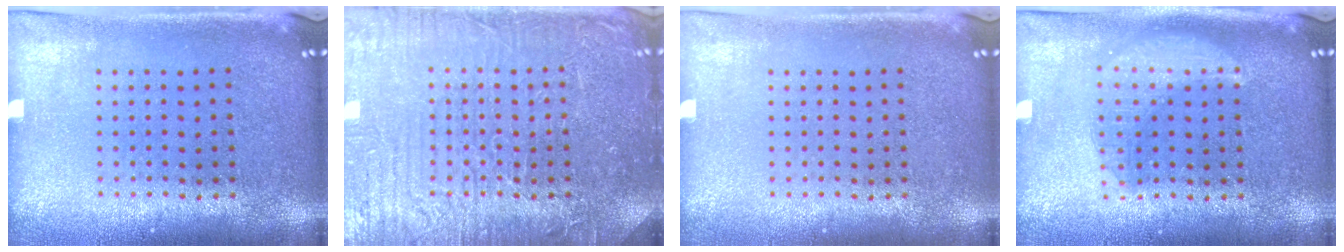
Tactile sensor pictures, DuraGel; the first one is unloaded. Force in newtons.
{"total": 7.3, "press": 7.2, "slide": 1.0}
{"total": 0.0}
{"total": 2.6, "press": 2.6, "slide": 0.4}